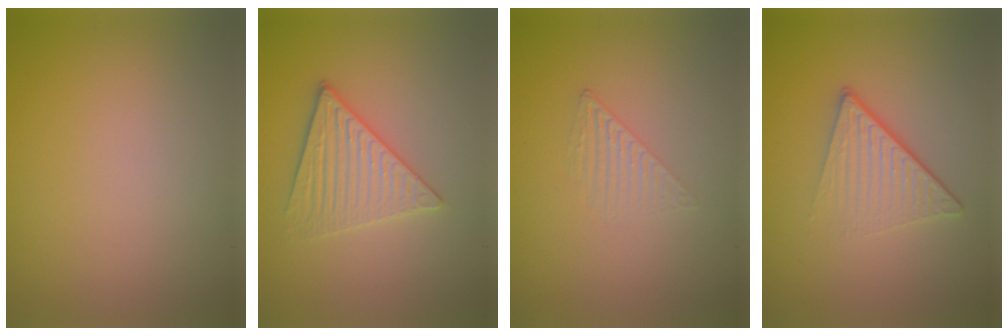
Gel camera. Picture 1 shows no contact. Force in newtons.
{"total": 3.6, "press": 3.4, "slide": 1.3}
{"total": 1.4, "press": 0.3, "slide": 1.4}
{"total": 4.4, "press": 2.8, "slide": 3.4}